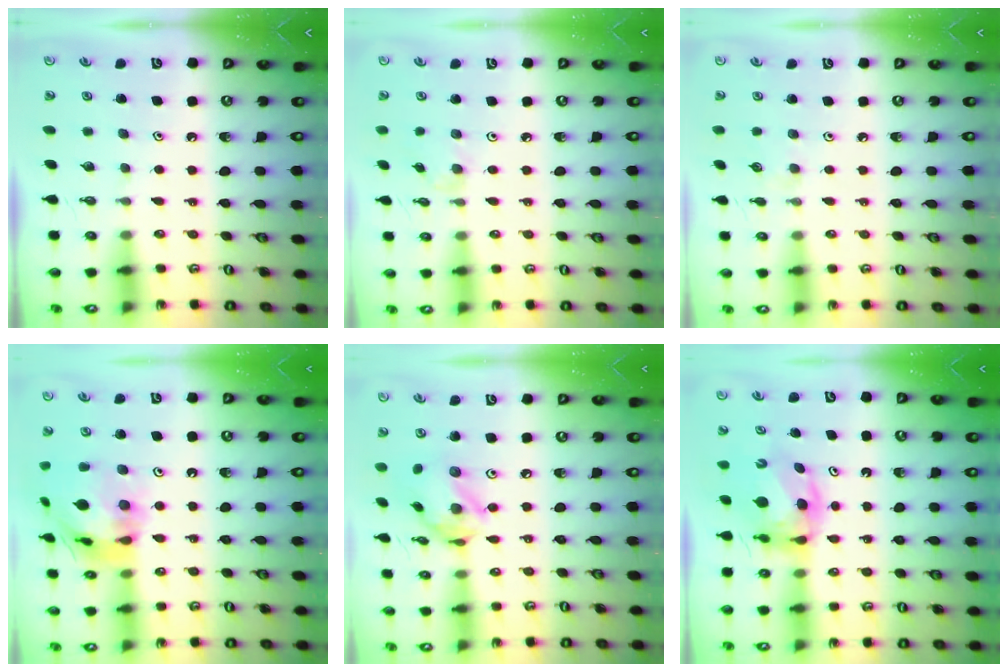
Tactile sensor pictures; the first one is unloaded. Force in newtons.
{"total": 1.6, "press": 1.5, "slide": 0.4}
{"total": 1.9, "press": 1.8, "slide": 0.3}
{"total": 18.2, "press": 18.1, "slide": 1.9}
{"total": 13.6, "press": 13.6, "slide": 1.4}
{"total": 7.6, "press": 7.5, "slide": 0.9}